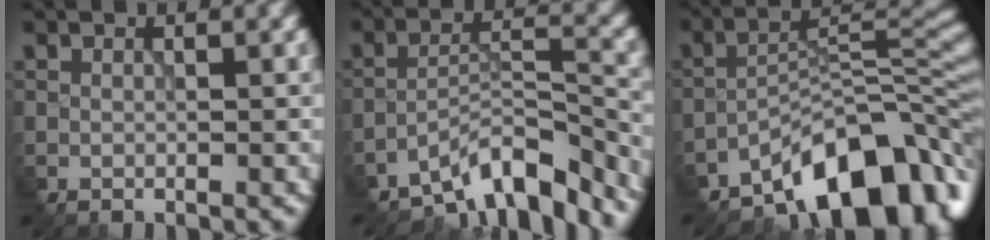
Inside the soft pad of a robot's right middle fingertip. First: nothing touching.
{"total": 7.4, "force": [-6.3, 1.9, 3.5], "torque": [-0.050, 0.006, -0.111]}
{"total": 10.7, "force": [-7.5, 3.7, 6.7], "torque": [-0.083, 0.010, -0.135]}